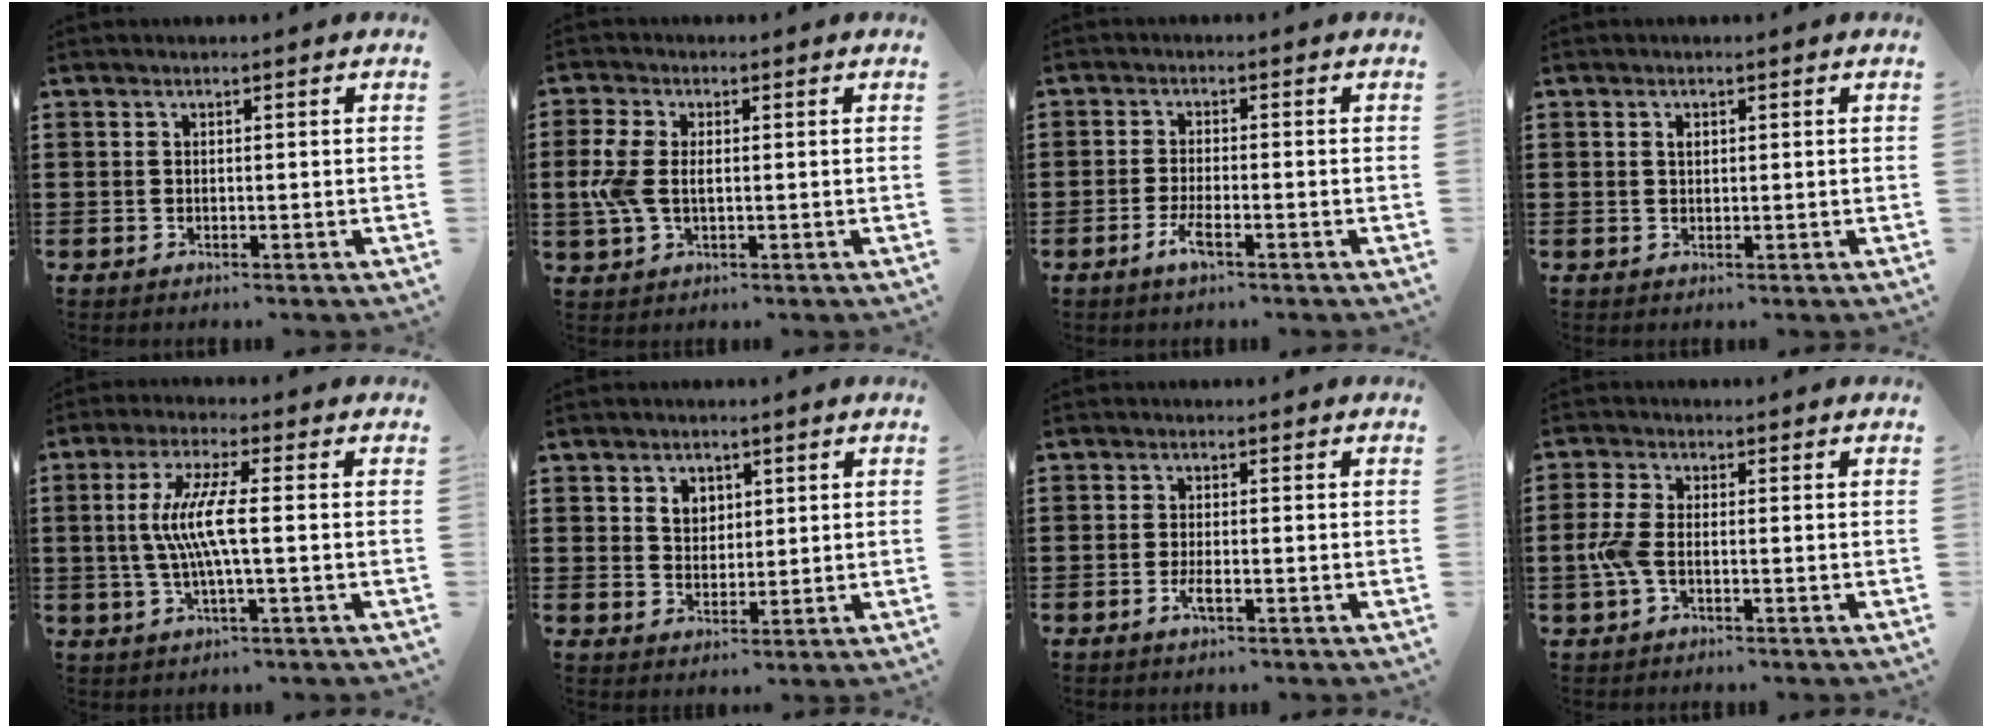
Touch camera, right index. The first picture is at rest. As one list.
[{"total": 5.4, "force": [0.0, 3.2, 4.4], "torque": [-0.121, -0.003, -0.010]}, {"total": 3.2, "force": [-1.7, 0.6, 2.6], "torque": [-0.055, -0.005, -0.035]}, {"total": 1.1, "force": [0.4, 0.6, 0.8], "torque": [-0.018, 0.004, 0.006]}, {"total": 7.2, "force": [-0.2, 0.6, 7.2], "torque": [-0.154, -0.009, -0.015]}, {"total": 3.2, "force": [1.6, 2.5, 1.2], "torque": [-0.032, 0.010, 0.028]}, {"total": 2.1, "force": [-0.9, 0.5, 1.9], "torque": [-0.039, -0.003, -0.018]}, {"total": 4.2, "force": [-1.0, 1.9, 3.6], "torque": [-0.098, -0.008, -0.026]}]